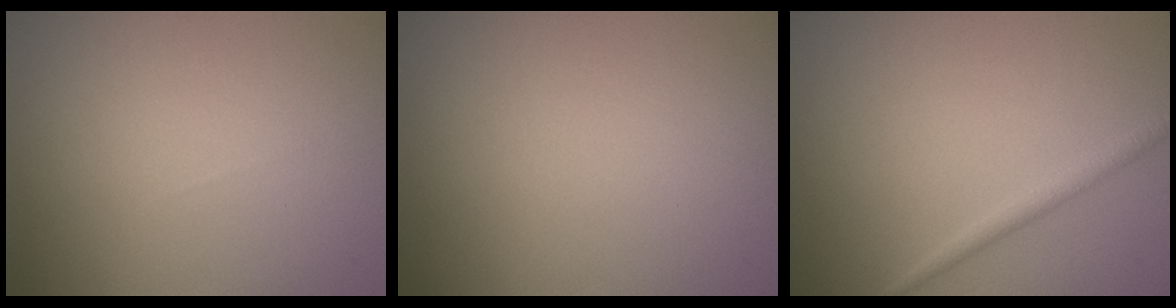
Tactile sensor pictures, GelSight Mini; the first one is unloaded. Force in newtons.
{"total": 0.0}
{"total": 1.5, "press": 1.5, "slide": 0.1}